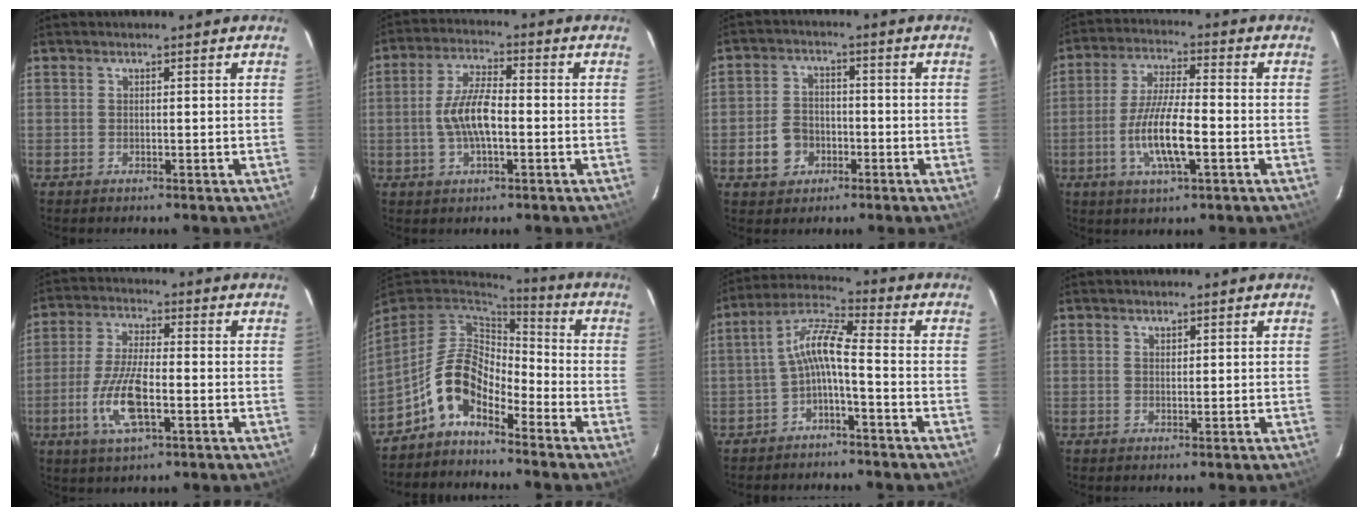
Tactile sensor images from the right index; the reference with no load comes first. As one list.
[{"total": 8.2, "force": [-1.4, 2.9, 7.5], "torque": [-0.151, 0.008, -0.027]}, {"total": 6.4, "force": [-2.4, 5.4, 2.5], "torque": [-0.062, 0.022, -0.034]}, {"total": 10.7, "force": [-3.2, 2.3, 9.9], "torque": [-0.196, -0.007, -0.061]}, {"total": 10.4, "force": [-3.4, 3.1, 9.4], "torque": [-0.199, -0.006, -0.067]}, {"total": 10.4, "force": [-6.1, 5.1, 6.6], "torque": [-0.138, 0.020, -0.124]}, {"total": 6.8, "force": [-2.5, 1.0, 6.2], "torque": [-0.149, 0.021, -0.048]}, {"total": 0.6, "force": [0.5, 0.4, 0.1], "torque": [-0.002, 0.002, 0.010]}]